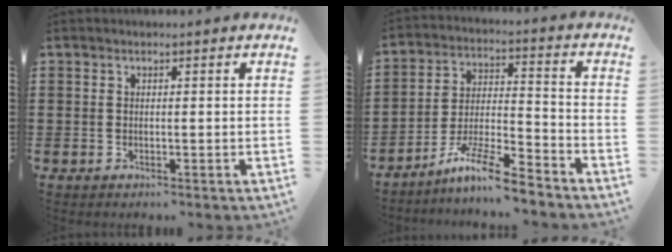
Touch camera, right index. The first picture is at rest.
{"total": 9.3, "force": [-8.0, 0.6, 4.8], "torque": [-0.089, 0.012, -0.153]}